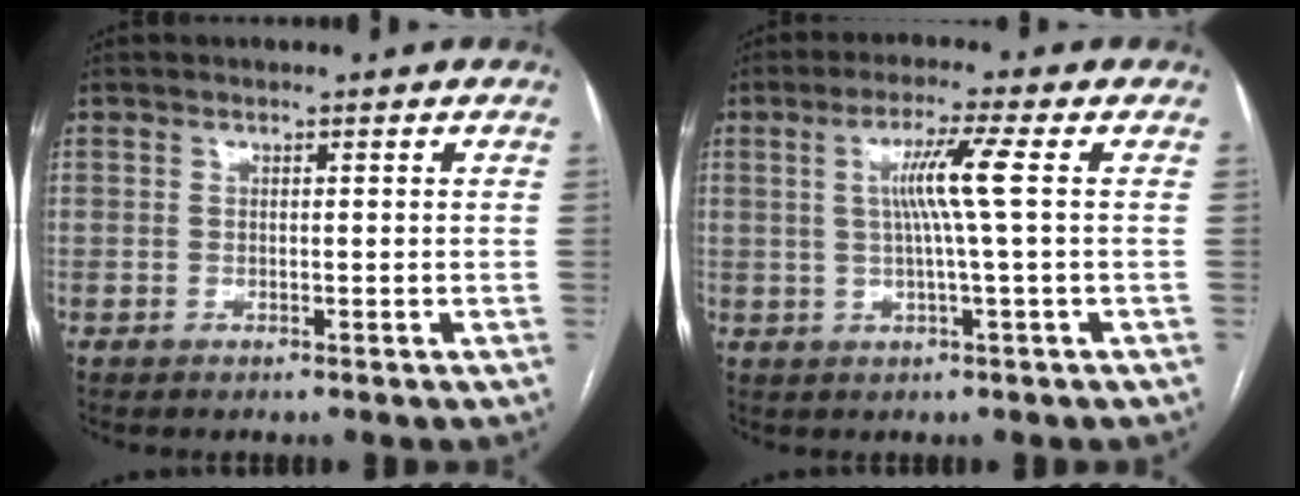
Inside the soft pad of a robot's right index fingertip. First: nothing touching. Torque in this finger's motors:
{"motor_torque": [0.93, 0.27, 0.34, 0.13]}